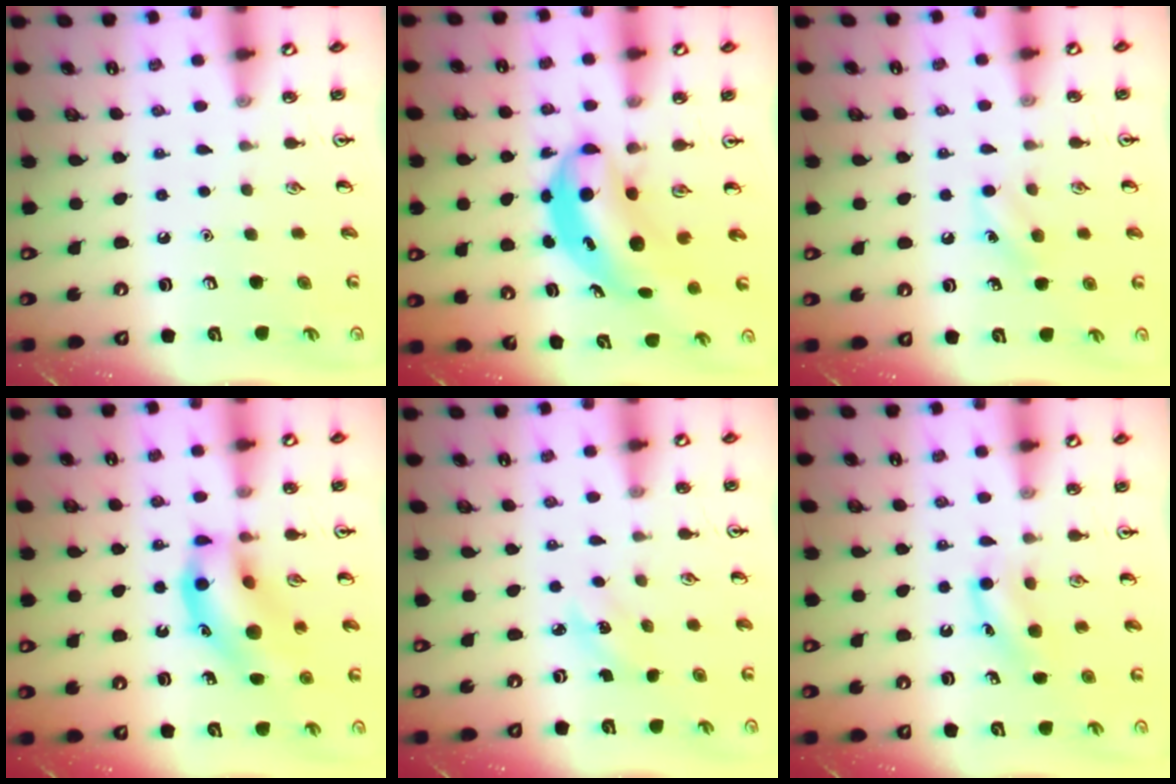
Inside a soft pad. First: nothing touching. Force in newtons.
{"total": 6.1, "press": 5.9, "slide": 1.6}
{"total": 7.2, "press": 7.0, "slide": 1.8}
{"total": 14.9, "press": 14.5, "slide": 3.2}
{"total": 3.1, "press": 2.9, "slide": 1.2}
{"total": 6.0, "press": 5.8, "slide": 1.5}